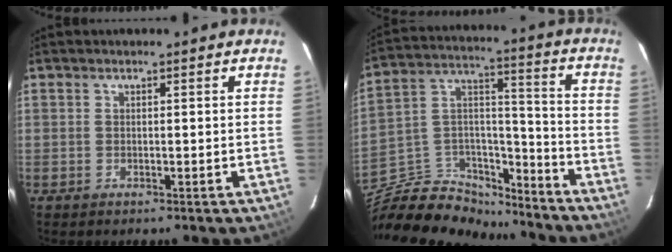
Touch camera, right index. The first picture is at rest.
{"total": 20.1, "force": [-15.7, 10.1, 7.6], "torque": [-0.177, 0.059, -0.250]}